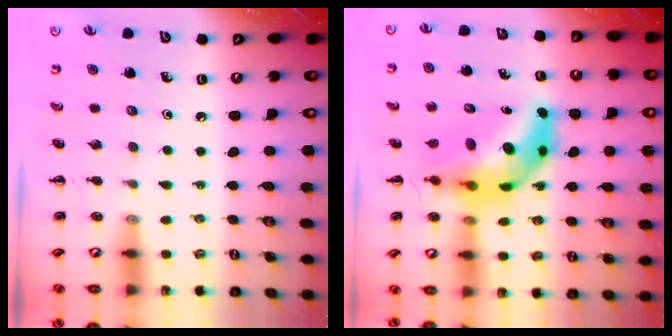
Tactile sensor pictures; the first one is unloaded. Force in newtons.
{"total": 11.3, "press": 10.8, "slide": 3.4}